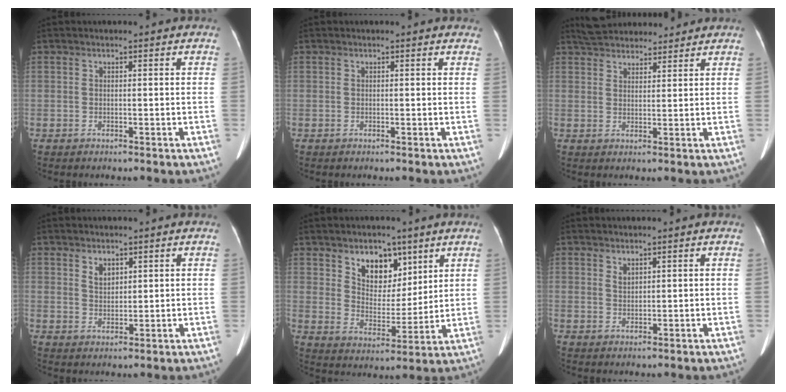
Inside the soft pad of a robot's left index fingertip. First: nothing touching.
{"total": 1.2, "force": [1.1, 0.4, 0.3], "torque": [-0.007, -0.001, -0.001]}
{"total": 10.1, "force": [9.3, 2.6, 3.0], "torque": [-0.047, 0.032, 0.149]}
{"total": 2.3, "force": [1.4, 1.3, 1.2], "torque": [-0.025, 0.007, 0.032]}
{"total": 8.3, "force": [5.0, 4.9, 4.5], "torque": [-0.075, 0.004, 0.092]}
{"total": 1.2, "force": [0.9, 0.4, 0.5], "torque": [-0.010, 0.005, 0.020]}